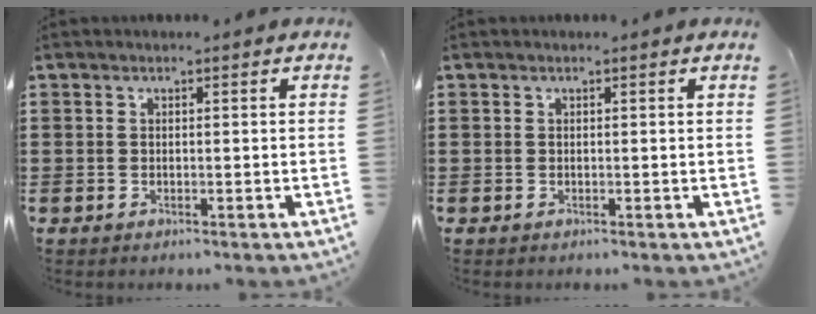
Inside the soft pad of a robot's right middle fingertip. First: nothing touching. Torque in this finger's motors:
{"motor_torque": [-0.07, 0.04, -0.01, -0.01]}